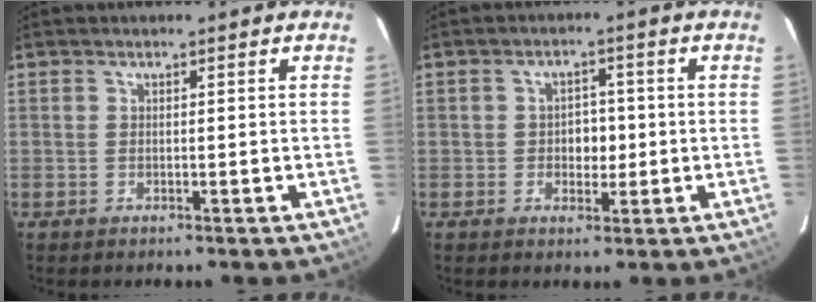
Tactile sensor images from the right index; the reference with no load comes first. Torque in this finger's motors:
{"motor_torque": [0.43, 0.11, 0.18, 0.04]}